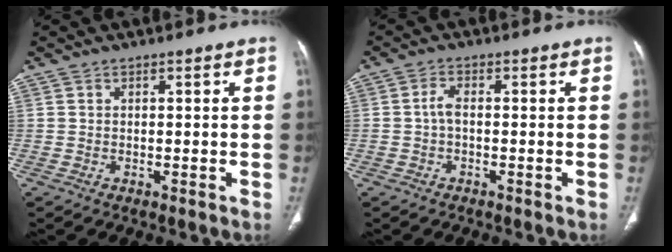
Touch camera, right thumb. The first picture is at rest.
{"total": 2.4, "force": [-0.4, 1.2, 2.0], "torque": [-0.043, 0.006, -0.011]}